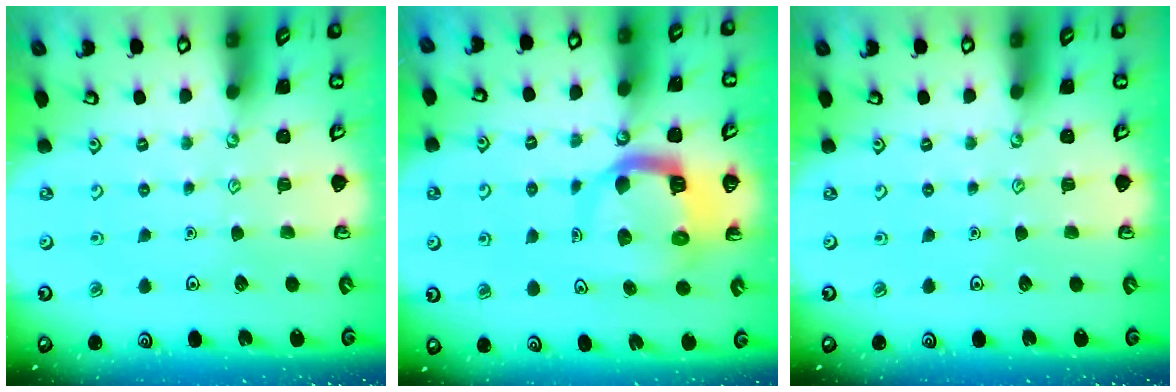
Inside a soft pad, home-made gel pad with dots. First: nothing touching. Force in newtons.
{"total": 9.4, "press": 9.3, "slide": 1.3}
{"total": 0.0}